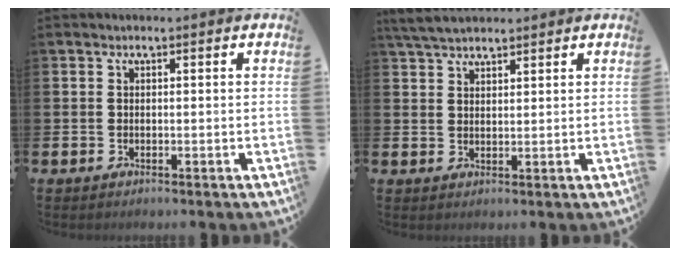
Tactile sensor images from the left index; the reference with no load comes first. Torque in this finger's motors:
{"motor_torque": [-0.02, -0.35, 0.55, 0.08]}